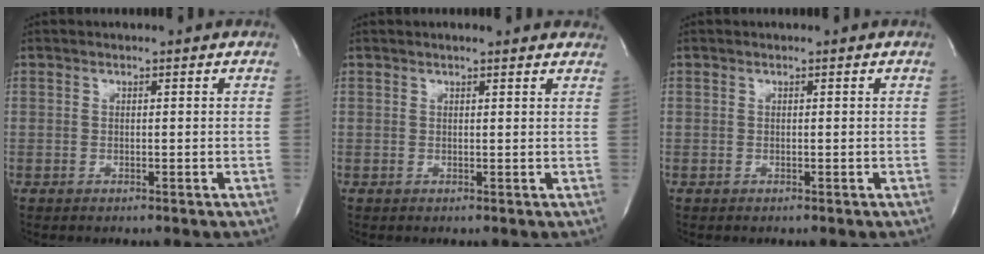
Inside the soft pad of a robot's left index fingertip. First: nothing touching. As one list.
[{"total": 4.9, "force": [4.2, 1.0, 2.3], "torque": [-0.031, 0.011, 0.043]}, {"total": 0.0}]